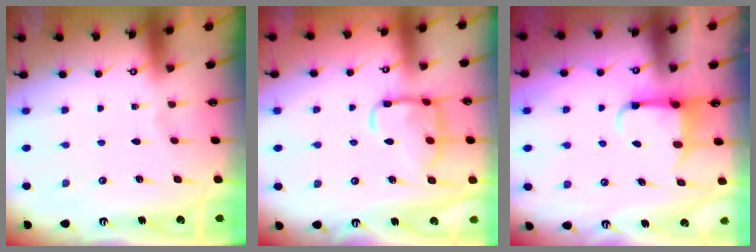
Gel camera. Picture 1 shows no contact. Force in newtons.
{"total": 12.9, "press": 12.8, "slide": 1.1}
{"total": 4.3, "press": 4.2, "slide": 0.7}